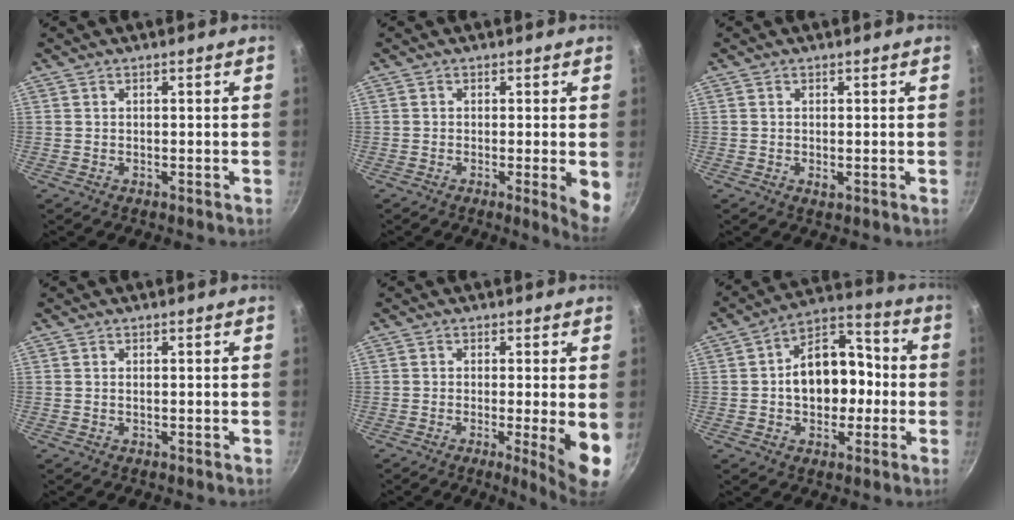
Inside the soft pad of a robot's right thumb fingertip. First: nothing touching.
{"total": 5.2, "force": [-0.7, 0.8, 5.1], "torque": [-0.060, -0.009, -0.011]}
{"total": 1.0, "force": [-0.1, 0.4, 0.9], "torque": [-0.019, -0.002, -0.003]}
{"total": 0.0}
{"total": 7.9, "force": [-1.1, 1.0, 7.7], "torque": [-0.104, -0.017, -0.014]}
{"total": 14.7, "force": [-0.5, 10.4, 10.4], "torque": [-0.110, 0.040, -0.019]}